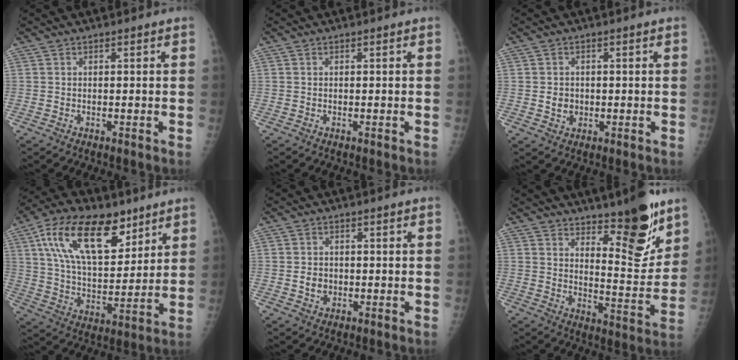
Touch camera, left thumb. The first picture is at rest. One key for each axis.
{"total": 0.0}
{"total": 2.8, "fx": -0.1, "fy": 2.5, "fz": 1.2, "tx": -0.006, "ty": 0.003, "tz": 0.002}
{"total": 20.2, "fx": 10.5, "fy": 10.4, "fz": 13.8, "tx": -0.208, "ty": -0.035, "tz": 0.188}
{"total": 2.6, "fx": -0.3, "fy": 2.3, "fz": 1.2, "tx": -0.010, "ty": 0.003, "tz": -0.002}
{"total": 13.4, "fx": 9.1, "fy": 4.3, "fz": 8.9, "tx": -0.086, "ty": -0.077, "tz": 0.144}